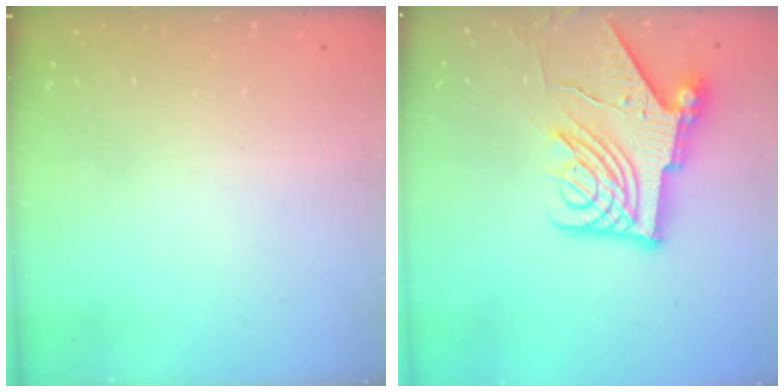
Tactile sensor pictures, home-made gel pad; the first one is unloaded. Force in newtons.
{"total": 13.9, "press": 13.8, "slide": 1.6}